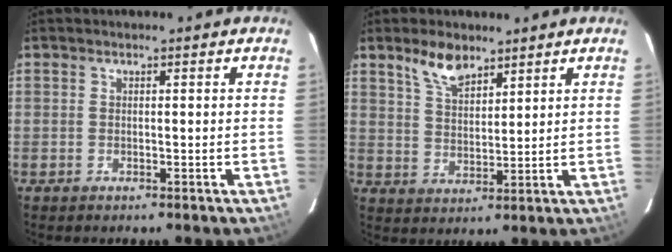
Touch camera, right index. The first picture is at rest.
{"total": 6.6, "force": [4.8, 2.8, 3.4], "torque": [-0.059, 0.004, 0.094]}